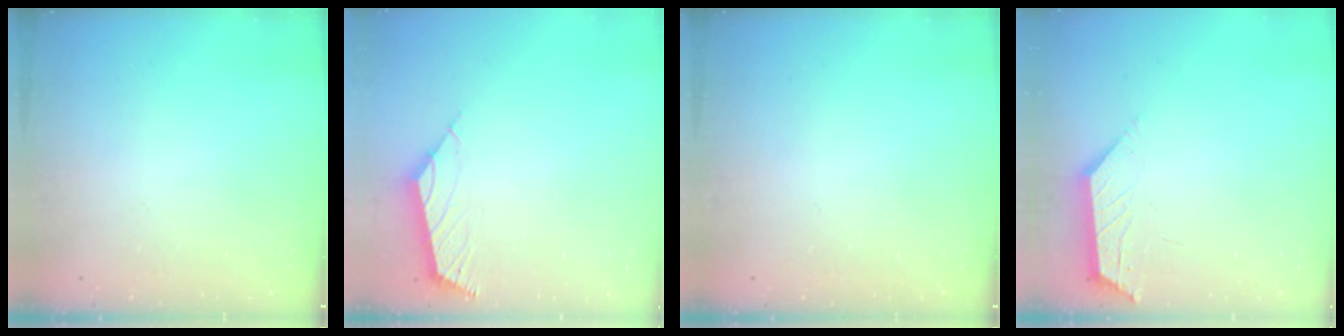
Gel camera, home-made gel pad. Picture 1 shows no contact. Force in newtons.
{"total": 3.0, "press": 3.0, "slide": 0.7}
{"total": 0.0}
{"total": 1.8, "press": 1.8, "slide": 0.4}